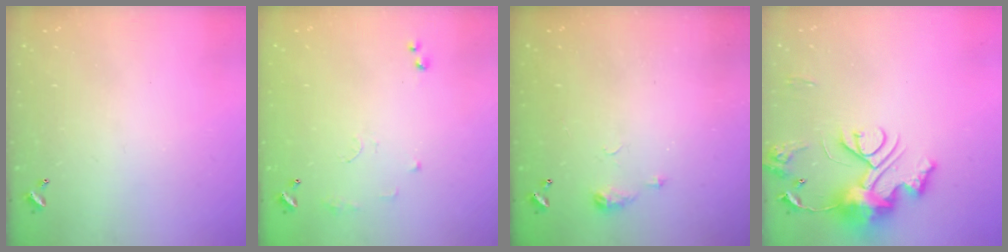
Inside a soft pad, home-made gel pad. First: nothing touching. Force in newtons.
{"total": 8.3, "press": 8.3, "slide": 0.8}
{"total": 5.4, "press": 5.3, "slide": 0.8}
{"total": 13.2, "press": 13.1, "slide": 1.4}